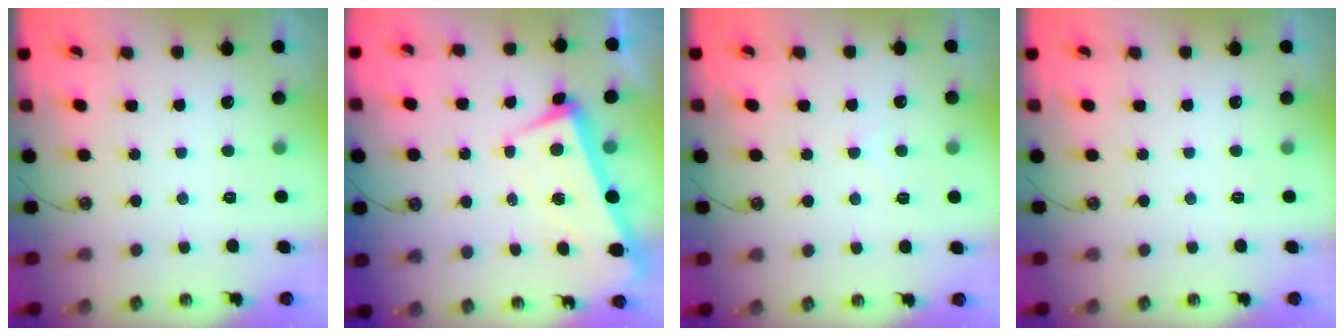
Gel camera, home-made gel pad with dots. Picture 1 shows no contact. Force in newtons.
{"total": 1.4, "press": 1.1, "slide": 0.8}
{"total": 1.5, "press": 1.4, "slide": 0.3}
{"total": 0.0}